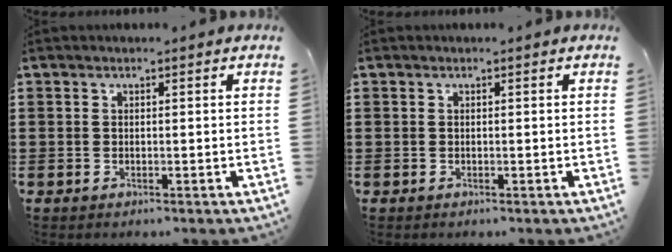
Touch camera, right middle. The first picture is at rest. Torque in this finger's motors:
{"motor_torque": [0.19, -0.09, 0.04, 0.02]}